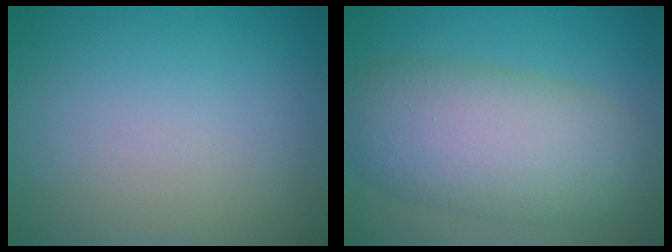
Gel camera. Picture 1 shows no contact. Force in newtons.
{"total": 8.9, "press": 8.9, "slide": 0.3}